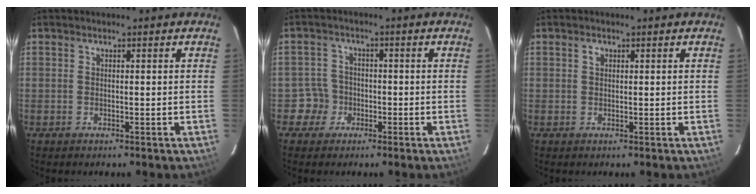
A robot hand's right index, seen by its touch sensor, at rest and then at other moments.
{"total": 3.9, "force": [-1.6, 3.6, -0.3], "torque": [0.009, 0.020, -0.028]}
{"total": 0.9, "force": [0.4, 0.7, 0.5], "torque": [-0.010, 0.004, 0.006]}